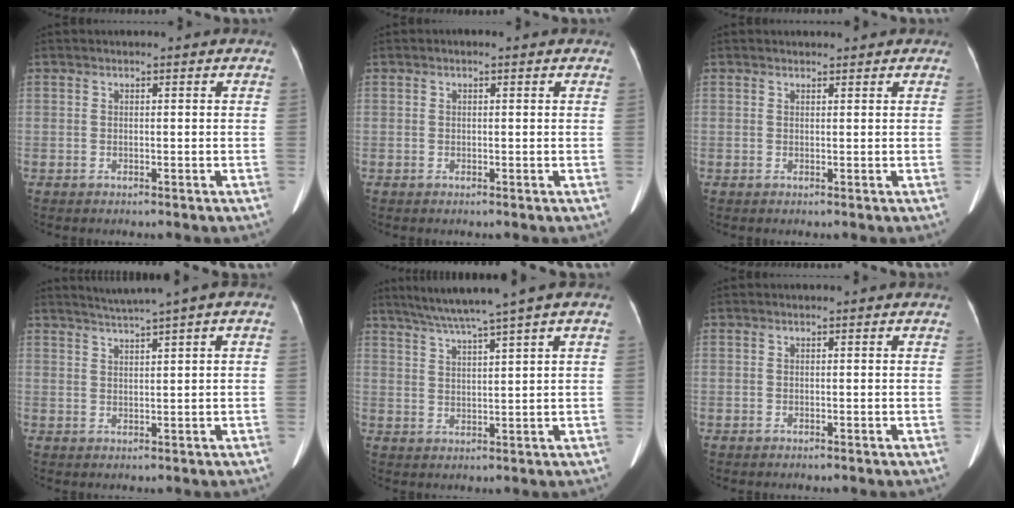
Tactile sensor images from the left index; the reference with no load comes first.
{"total": 0.6, "force": [0.4, 0.2, 0.4], "torque": [-0.012, 0.004, 0.002]}
{"total": 2.8, "force": [2.5, 0.9, 0.7], "torque": [-0.005, 0.017, 0.028]}
{"total": 4.6, "force": [2.9, -0.5, 3.5], "torque": [-0.060, 0.019, 0.050]}
{"total": 8.2, "force": [6.0, -1.4, 5.4], "torque": [-0.088, 0.021, 0.099]}
{"total": 0.0}